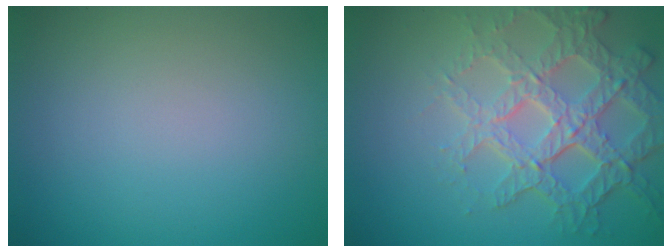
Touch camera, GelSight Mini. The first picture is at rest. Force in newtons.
{"total": 6.8, "press": 5.0, "slide": 4.7}